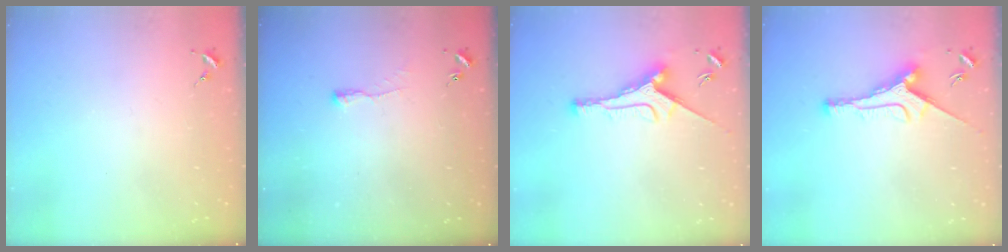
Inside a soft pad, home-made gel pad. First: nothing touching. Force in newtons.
{"total": 3.4, "press": 3.4, "slide": 0.6}
{"total": 9.9, "press": 9.9, "slide": 0.5}
{"total": 9.9, "press": 9.9, "slide": 0.5}